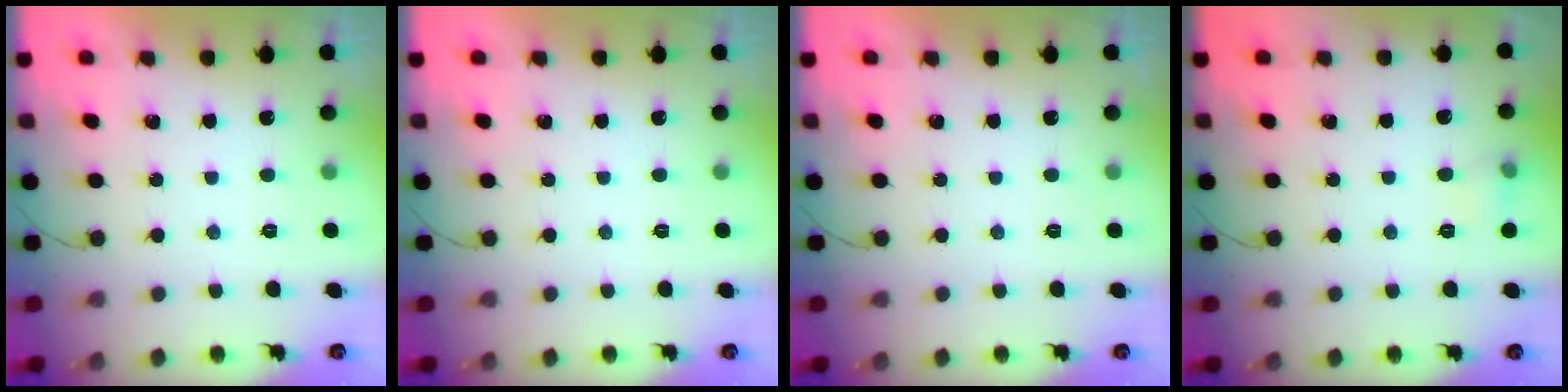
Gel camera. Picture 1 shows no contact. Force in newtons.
{"total": 0.0}
{"total": 0.0}
{"total": 5.6, "press": 5.3, "slide": 1.8}